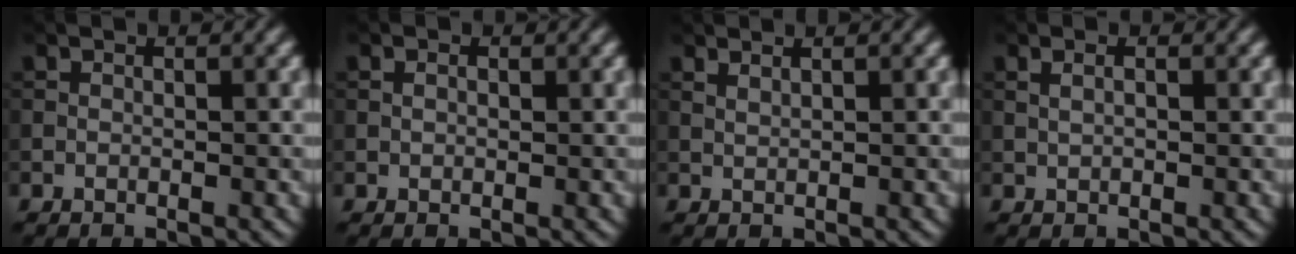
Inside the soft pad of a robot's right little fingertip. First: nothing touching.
{"total": 0.9, "force": [0.3, 0.7, 0.5], "torque": [-0.008, -0.003, 0.004]}
{"total": 0.8, "force": [0.7, 0.2, 0.4], "torque": [-0.008, 0.000, 0.012]}
{"total": 1.4, "force": [0.6, 0.7, 1.0], "torque": [-0.018, -0.005, 0.010]}